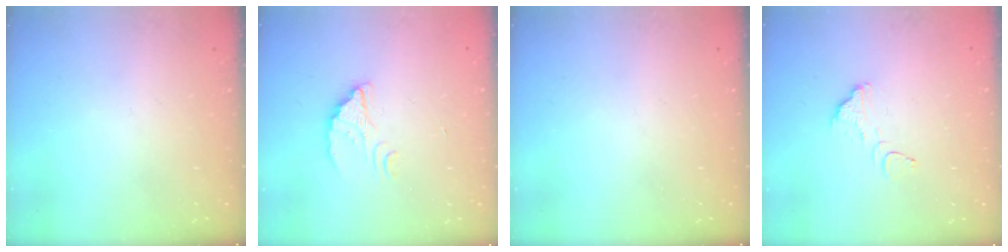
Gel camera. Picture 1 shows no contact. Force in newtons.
{"total": 2.5, "press": 2.5, "slide": 0.1}
{"total": 0.0}
{"total": 2.9, "press": 2.9, "slide": 0.1}